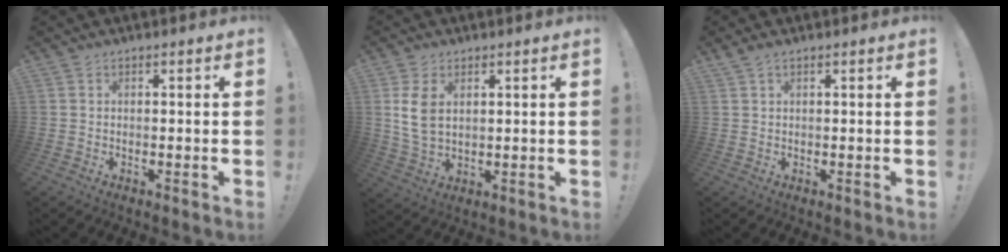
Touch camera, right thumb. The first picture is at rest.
{"total": 7.0, "force": [2.5, 4.3, 5.0], "torque": [-0.101, -0.010, 0.045]}
{"total": 1.2, "force": [0.6, 0.3, 1.0], "torque": [-0.028, 0.005, 0.013]}